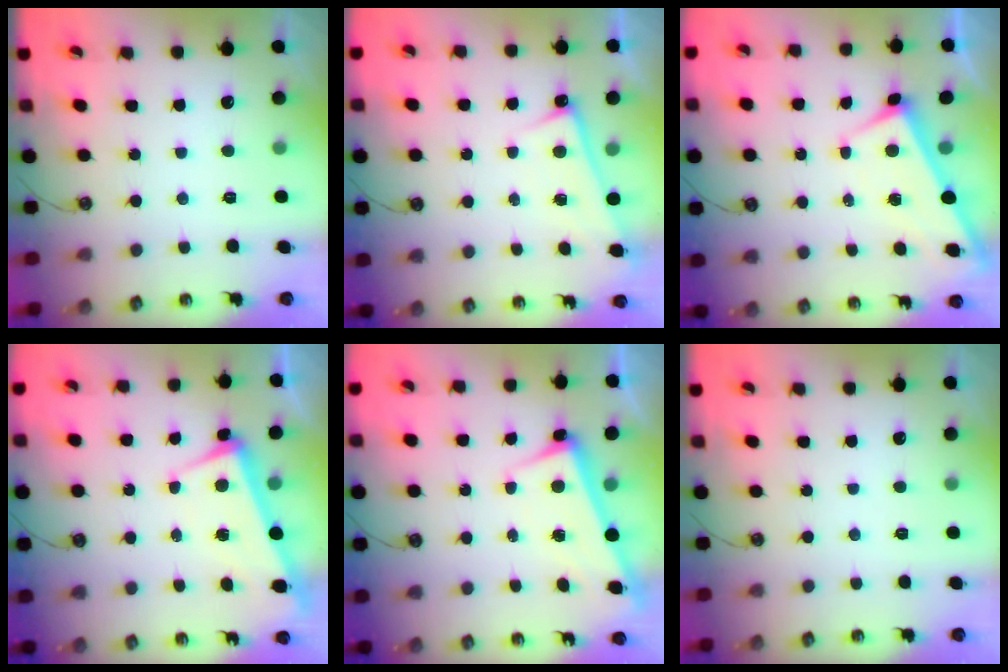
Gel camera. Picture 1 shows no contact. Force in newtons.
{"total": 0.7, "press": 0.5, "slide": 0.4}
{"total": 2.8, "press": 2.8, "slide": 0.1}
{"total": 4.1, "press": 4.0, "slide": 1.2}
{"total": 2.5, "press": 2.5, "slide": 0.6}
{"total": 0.0}